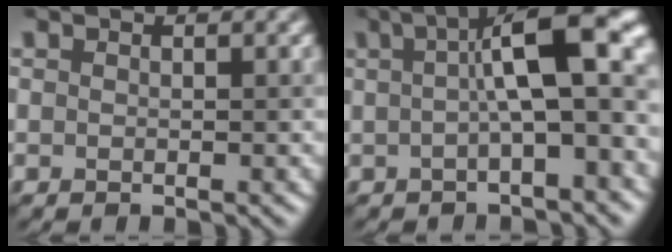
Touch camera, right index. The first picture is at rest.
{"total": 9.0, "force": [0.6, 2.2, 8.7], "torque": [-0.109, 0.029, 0.001]}